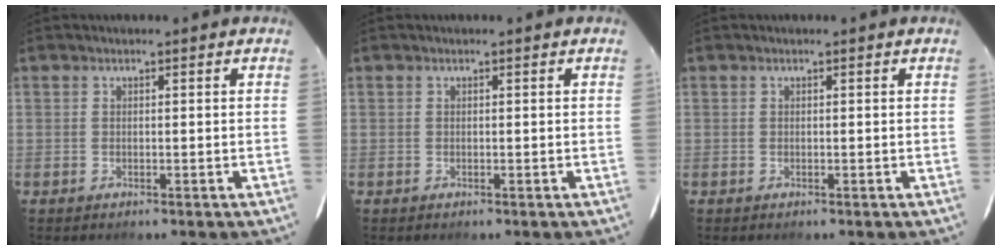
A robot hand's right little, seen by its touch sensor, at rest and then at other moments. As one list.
[{"total": 0.0}, {"total": 0.0}]